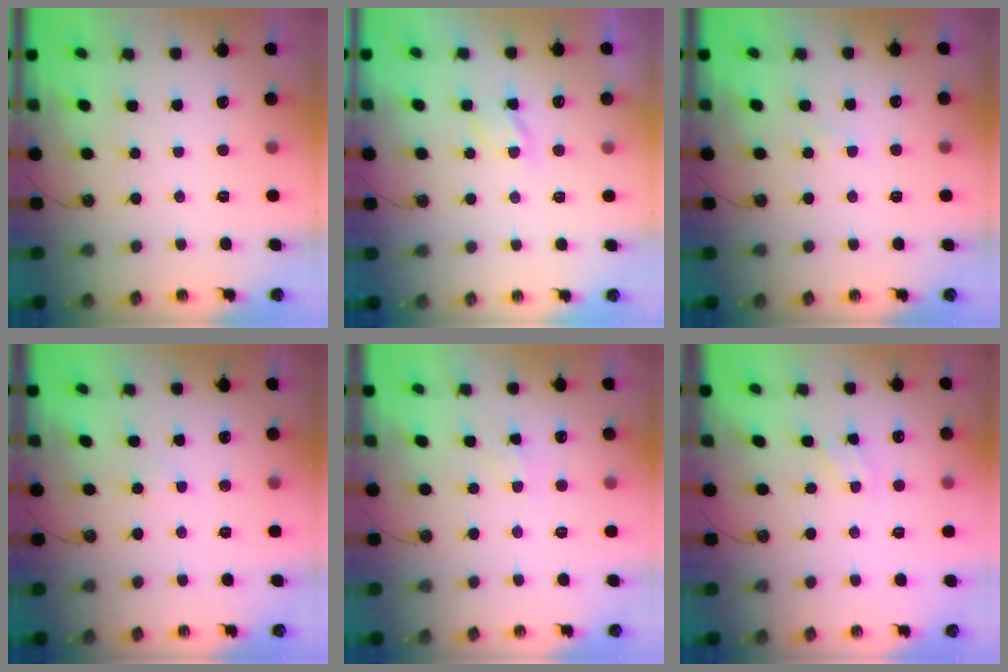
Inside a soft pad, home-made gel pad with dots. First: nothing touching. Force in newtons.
{"total": 5.7, "press": 5.7, "slide": 0.7}
{"total": 1.5, "press": 1.5, "slide": 0.3}
{"total": 2.4, "press": 2.4, "slide": 0.2}
{"total": 2.0, "press": 2.0, "slide": 0.3}
{"total": 2.1, "press": 2.1, "slide": 0.3}